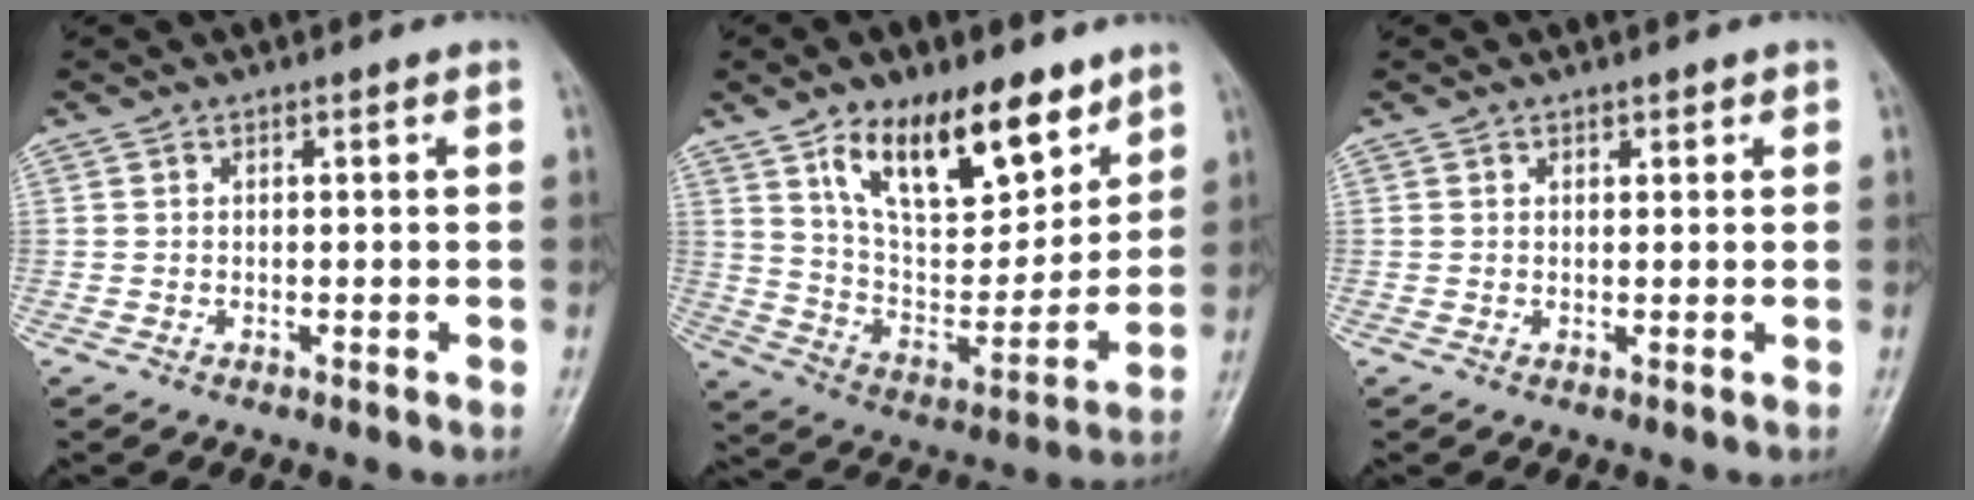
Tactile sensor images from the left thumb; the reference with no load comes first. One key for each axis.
{"total": 19.5, "fx": 11.7, "fy": 8.9, "fz": 12.7, "tx": -0.151, "ty": -0.062, "tz": 0.210}
{"total": 1.1, "fx": 0.7, "fy": 0.7, "fz": 0.5, "tx": 0.006, "ty": -0.003, "tz": 0.007}